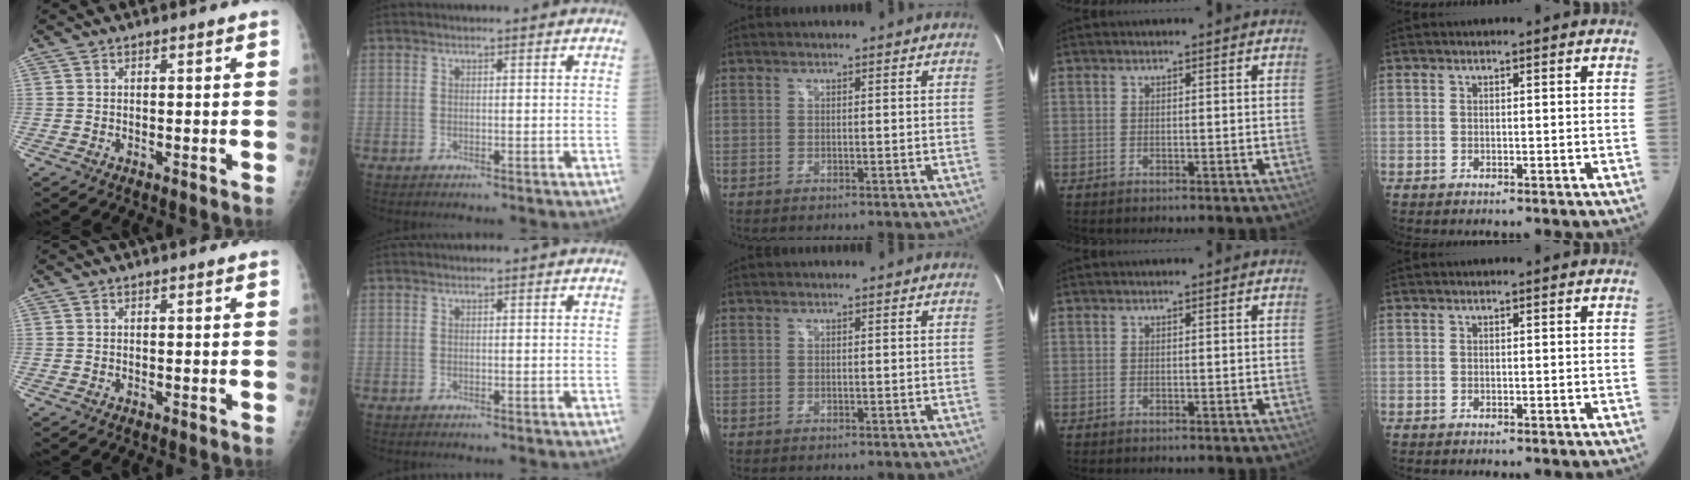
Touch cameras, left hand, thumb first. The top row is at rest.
{}